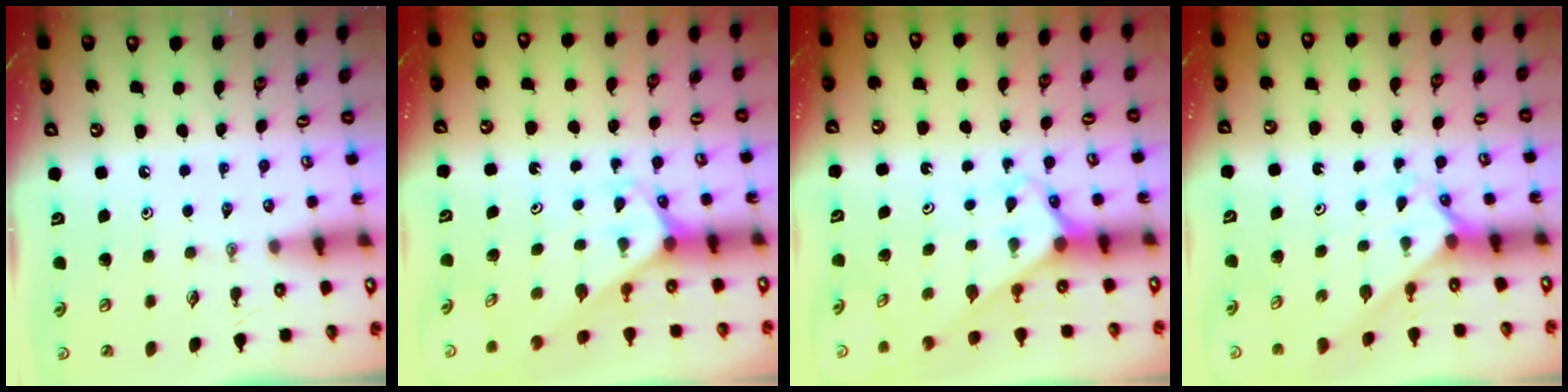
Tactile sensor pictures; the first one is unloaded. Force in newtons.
{"total": 2.5, "press": 2.5, "slide": 0.1}
{"total": 2.7, "press": 2.7, "slide": 0.1}
{"total": 1.9, "press": 1.9, "slide": 0.2}